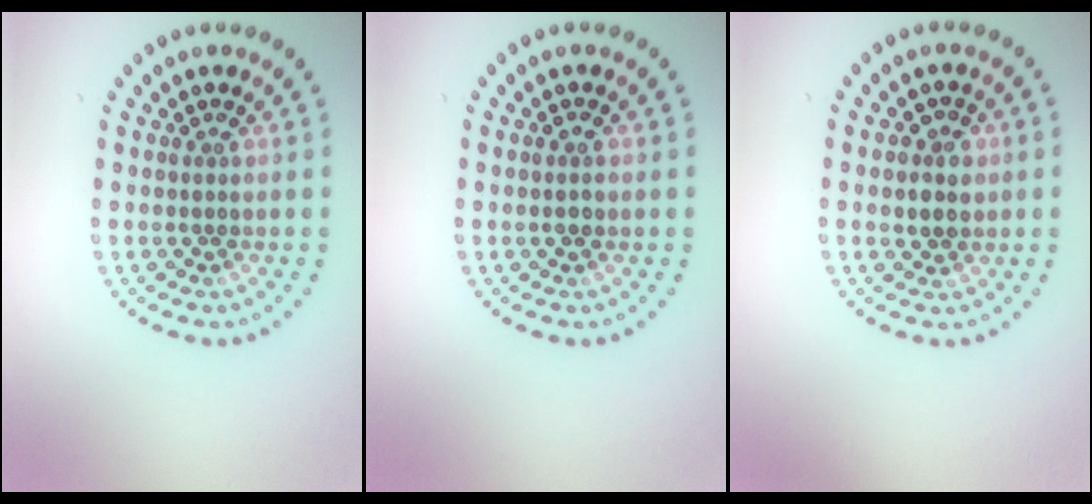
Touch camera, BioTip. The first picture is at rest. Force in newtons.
{"total": 1.2, "press": 1.2, "slide": 0.1}
{"total": 2.6, "press": 2.5, "slide": 0.6}